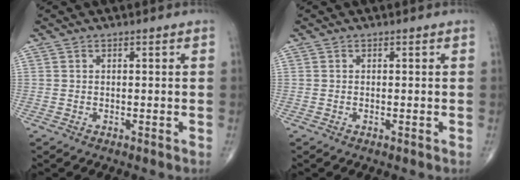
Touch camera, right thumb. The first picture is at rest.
{"total": 0.0}